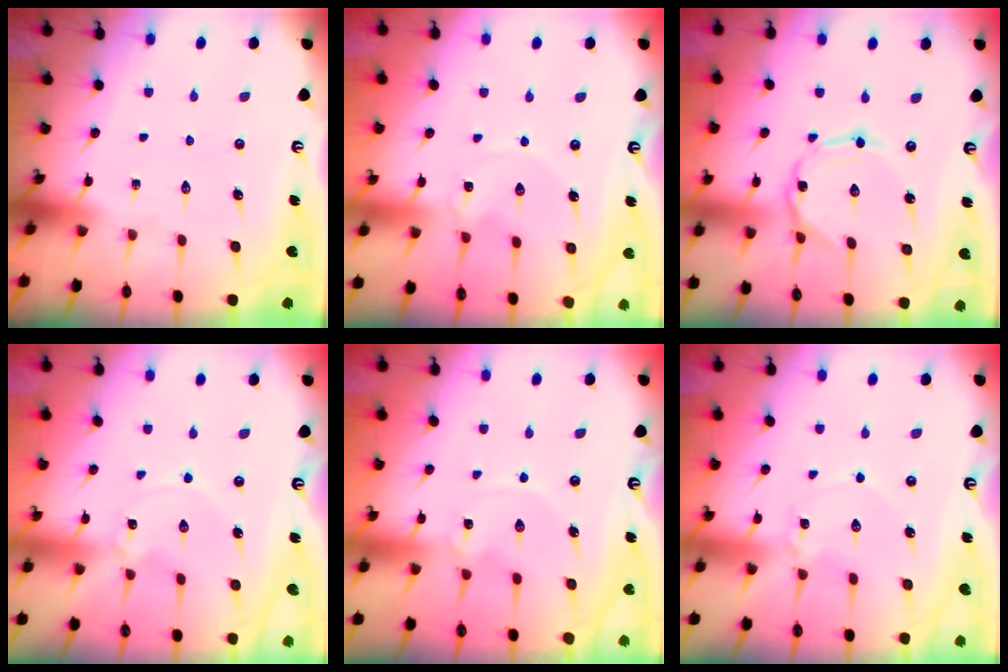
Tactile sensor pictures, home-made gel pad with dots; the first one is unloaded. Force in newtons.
{"total": 0.0}
{"total": 1.2, "press": 1.2, "slide": 0.3}
{"total": 0.0}
{"total": 0.0}
{"total": 2.4, "press": 2.4, "slide": 0.3}